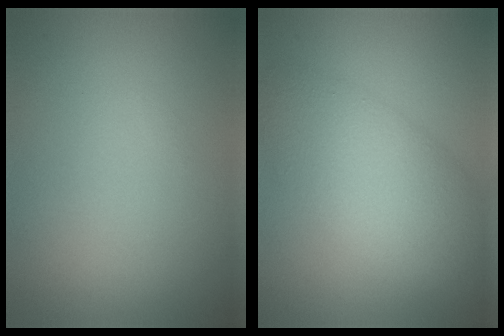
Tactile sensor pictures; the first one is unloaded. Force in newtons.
{"total": 6.9, "press": 6.9, "slide": 0.3}